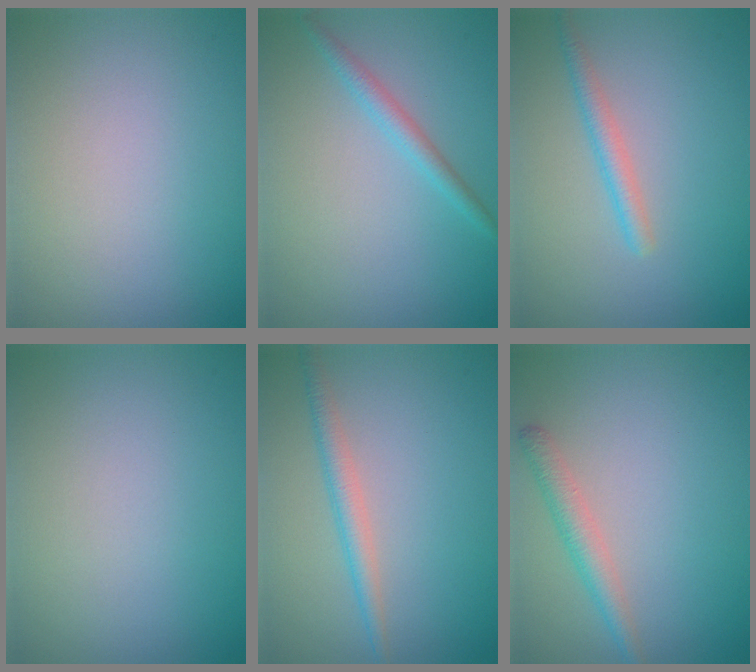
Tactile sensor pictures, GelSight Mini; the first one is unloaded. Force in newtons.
{"total": 1.7, "press": 1.7, "slide": 0.1}
{"total": 1.8, "press": 1.8, "slide": 0.1}
{"total": 0.0}
{"total": 2.1, "press": 2.1, "slide": 0.0}
{"total": 2.2, "press": 2.2, "slide": 0.1}